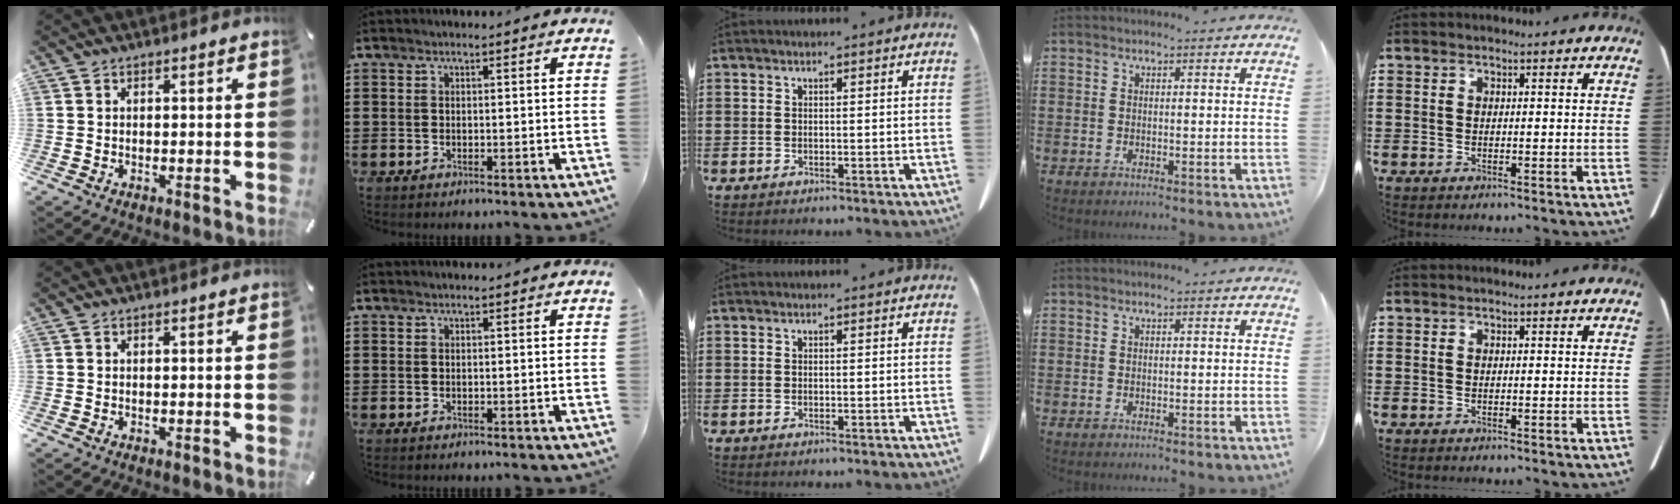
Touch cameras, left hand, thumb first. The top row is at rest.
{}